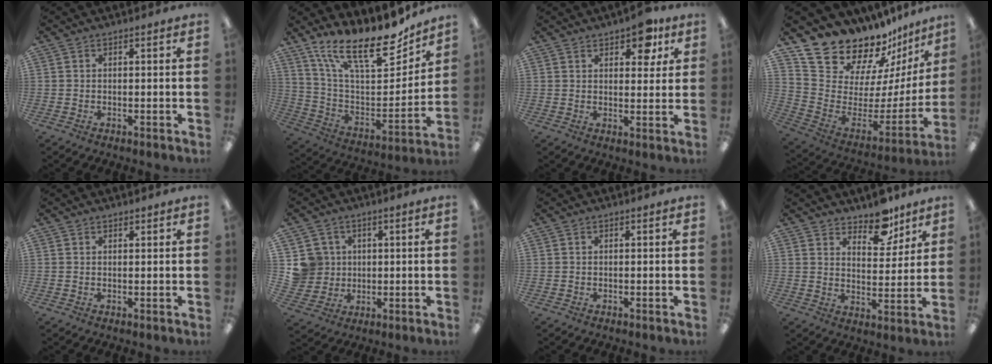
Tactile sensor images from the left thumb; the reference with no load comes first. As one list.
[{"total": 21.1, "force": [16.0, 6.6, 12.1], "torque": [-0.210, -0.112, 0.277]}, {"total": 7.2, "force": [4.7, 3.5, 4.2], "torque": [-0.044, -0.020, 0.077]}, {"total": 19.3, "force": [18.0, 6.3, 3.3], "torque": [-0.065, -0.168, 0.332]}, {"total": 1.0, "force": [0.9, 0.3, 0.0], "torque": [0.000, -0.001, 0.018]}, {"total": 7.5, "force": [2.2, 7.1, 0.3], "torque": [-0.020, 0.000, 0.046]}, {"total": 0.0}, {"total": 9.5, "force": [8.0, 4.2, 3.1], "torque": [-0.032, -0.057, 0.143]}]